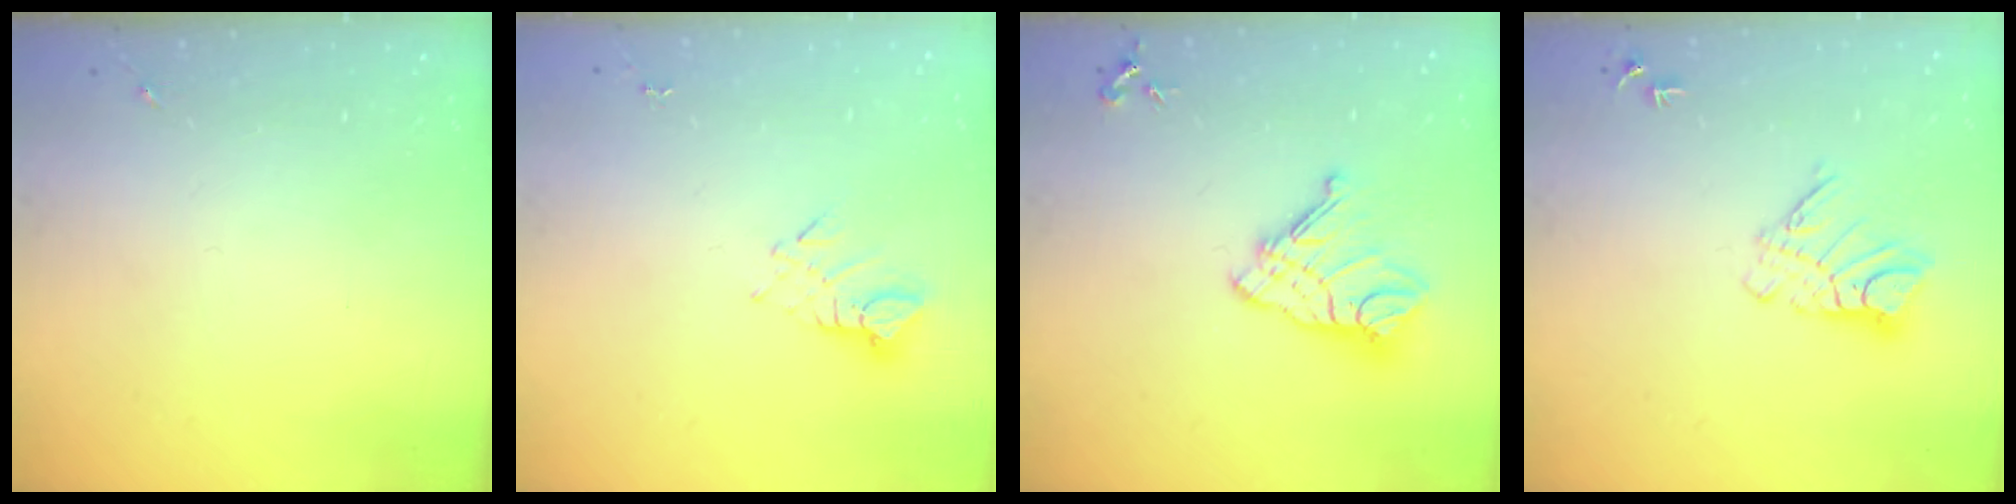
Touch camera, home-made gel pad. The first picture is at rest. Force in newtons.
{"total": 3.7, "press": 3.7, "slide": 0.2}
{"total": 14.1, "press": 14.1, "slide": 1.5}
{"total": 9.5, "press": 9.5, "slide": 0.9}